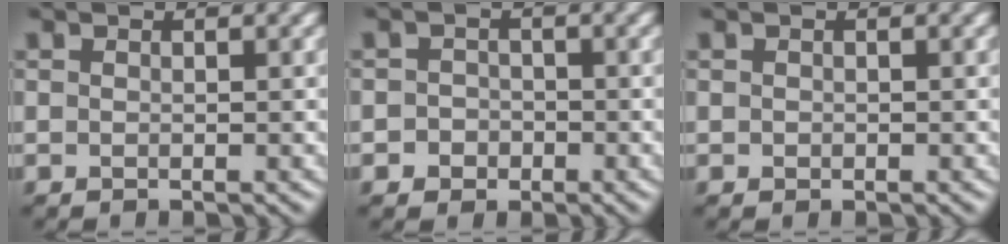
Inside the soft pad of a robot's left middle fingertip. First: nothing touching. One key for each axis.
{"total": 1.9, "fx": -1.2, "fy": 1.5, "fz": 0.0, "tx": 0.020, "ty": 0.006, "tz": -0.026}
{"total": 0.0}